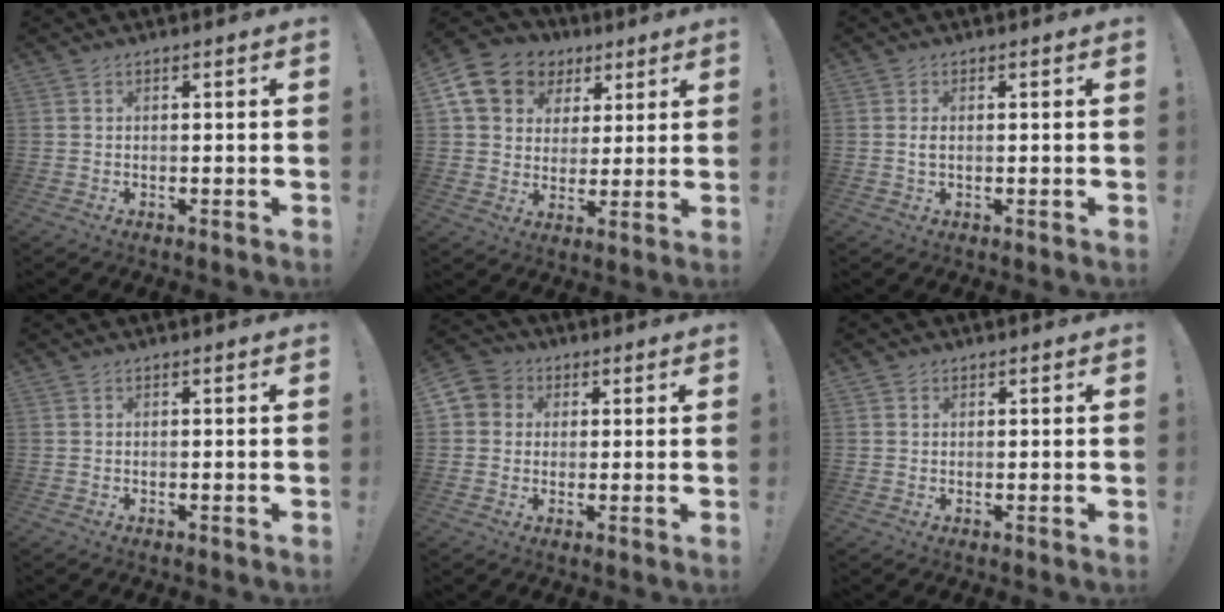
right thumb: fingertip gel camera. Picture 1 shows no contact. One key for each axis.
{"total": 14.0, "fx": 6.5, "fy": 10.9, "fz": 5.8, "tx": -0.082, "ty": -0.033, "tz": 0.134}
{"total": 1.5, "fx": 0.0, "fy": 0.7, "fz": 1.3, "tx": -0.028, "ty": 0.004, "tz": -0.002}
{"total": 0.0}
{"total": 5.2, "fx": 0.6, "fy": 5.0, "fz": 1.3, "tx": -0.019, "ty": 0.005, "tz": 0.014}
{"total": 0.9, "fx": 0.6, "fy": 0.7, "fz": 0.1, "tx": 0.004, "ty": -0.002, "tz": 0.010}